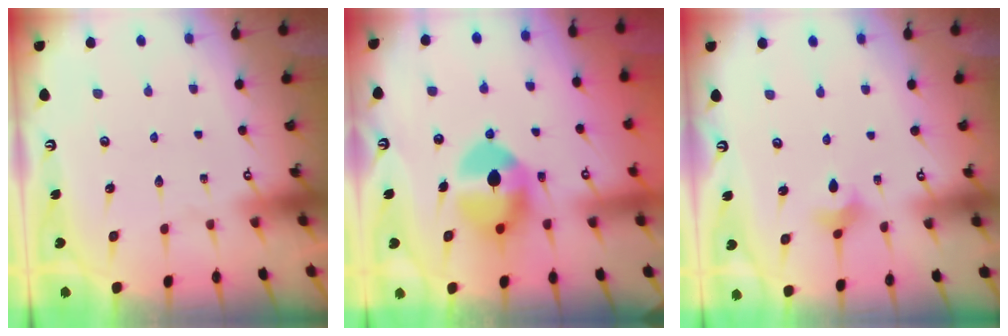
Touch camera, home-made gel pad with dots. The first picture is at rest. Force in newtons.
{"total": 11.2, "press": 11.1, "slide": 1.7}
{"total": 2.8, "press": 2.7, "slide": 0.7}